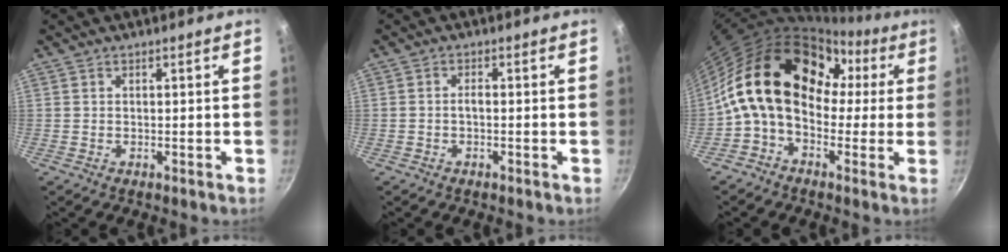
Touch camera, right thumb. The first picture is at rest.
{"total": 1.2, "force": [-0.4, 0.5, 1.0], "torque": [-0.019, 0.009, -0.008]}
{"total": 19.9, "force": [1.9, 14.4, 13.5], "torque": [-0.219, 0.050, 0.006]}